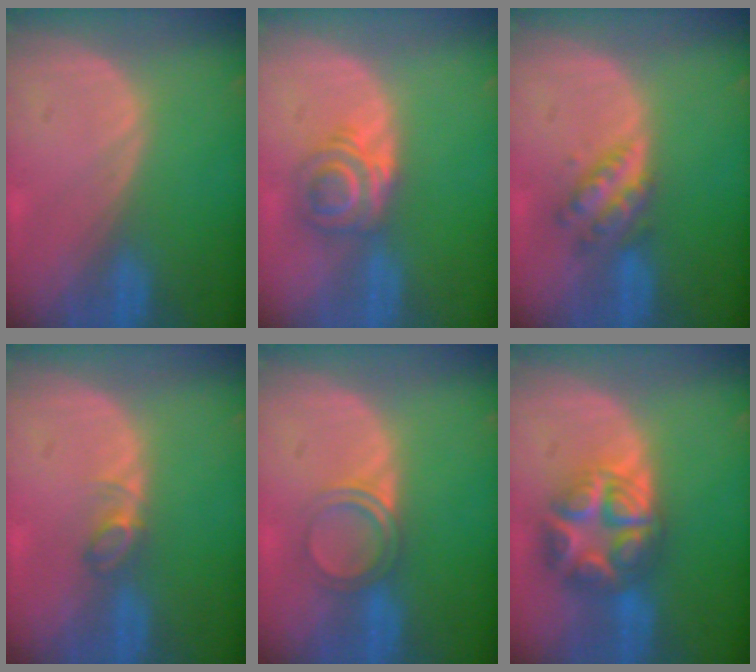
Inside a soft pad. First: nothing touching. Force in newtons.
{"total": 6.2, "press": 5.3, "slide": 3.3}
{"total": 4.6, "press": 4.6, "slide": 0.3}
{"total": 2.4, "press": 2.4, "slide": 0.4}
{"total": 3.8, "press": 3.6, "slide": 1.3}
{"total": 8.8, "press": 8.8, "slide": 0.6}